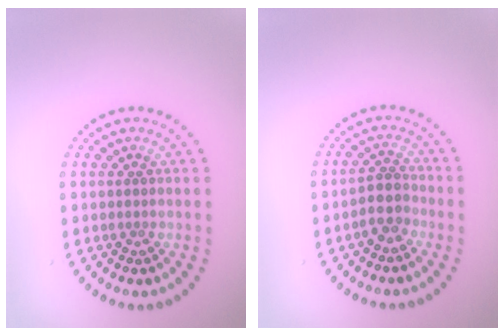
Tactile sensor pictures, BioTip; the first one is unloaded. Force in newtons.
{"total": 2.4, "press": 2.0, "slide": 1.3}